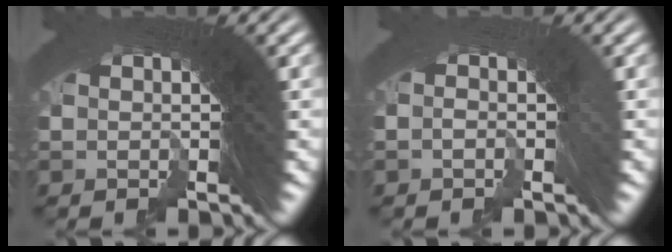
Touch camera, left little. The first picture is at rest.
{"total": 1.4, "force": [-1.3, -0.3, 0.3], "torque": [0.009, 0.014, -0.027]}